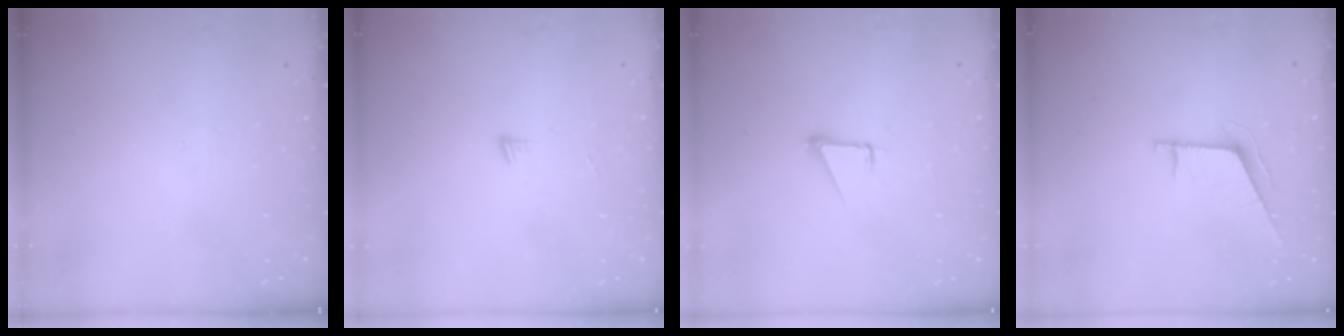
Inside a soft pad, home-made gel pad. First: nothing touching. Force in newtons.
{"total": 4.0, "press": 3.9, "slide": 0.4}
{"total": 1.9, "press": 1.9, "slide": 0.0}
{"total": 6.3, "press": 6.3, "slide": 0.7}